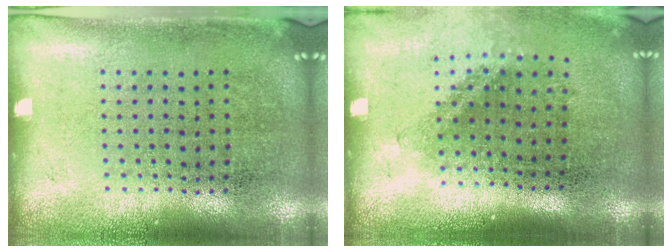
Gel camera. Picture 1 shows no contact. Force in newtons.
{"total": 1.4, "press": 1.0, "slide": 1.0}